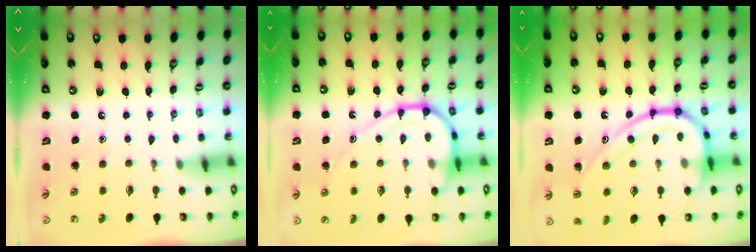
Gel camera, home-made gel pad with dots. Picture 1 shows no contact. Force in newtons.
{"total": 13.6, "press": 13.5, "slide": 1.5}
{"total": 18.1, "press": 18.0, "slide": 1.1}